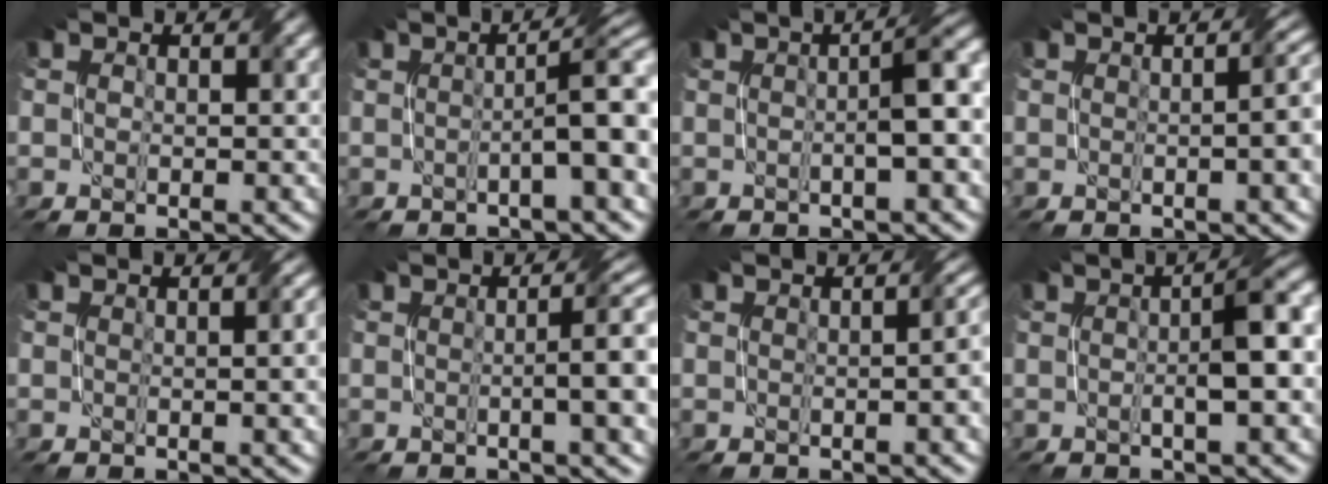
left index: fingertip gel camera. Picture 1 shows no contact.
{"total": 5.8, "force": [-0.1, 1.0, 5.7], "torque": [-0.074, 0.013, -0.006]}
{"total": 4.4, "force": [0.2, 0.7, 4.4], "torque": [-0.060, 0.017, -0.001]}
{"total": 5.8, "force": [0.2, 2.2, 5.3], "torque": [-0.029, 0.016, 0.004]}
{"total": 3.3, "force": [0.4, 1.2, 3.0], "torque": [-0.023, 0.008, 0.008]}
{"total": 6.4, "force": [0.3, 1.5, 6.2], "torque": [-0.069, 0.012, 0.003]}
{"total": 4.2, "force": [0.2, 1.7, 3.8], "torque": [-0.018, 0.014, 0.003]}
{"total": 5.2, "force": [0.3, 0.8, 5.2], "torque": [-0.071, 0.015, 0.000]}